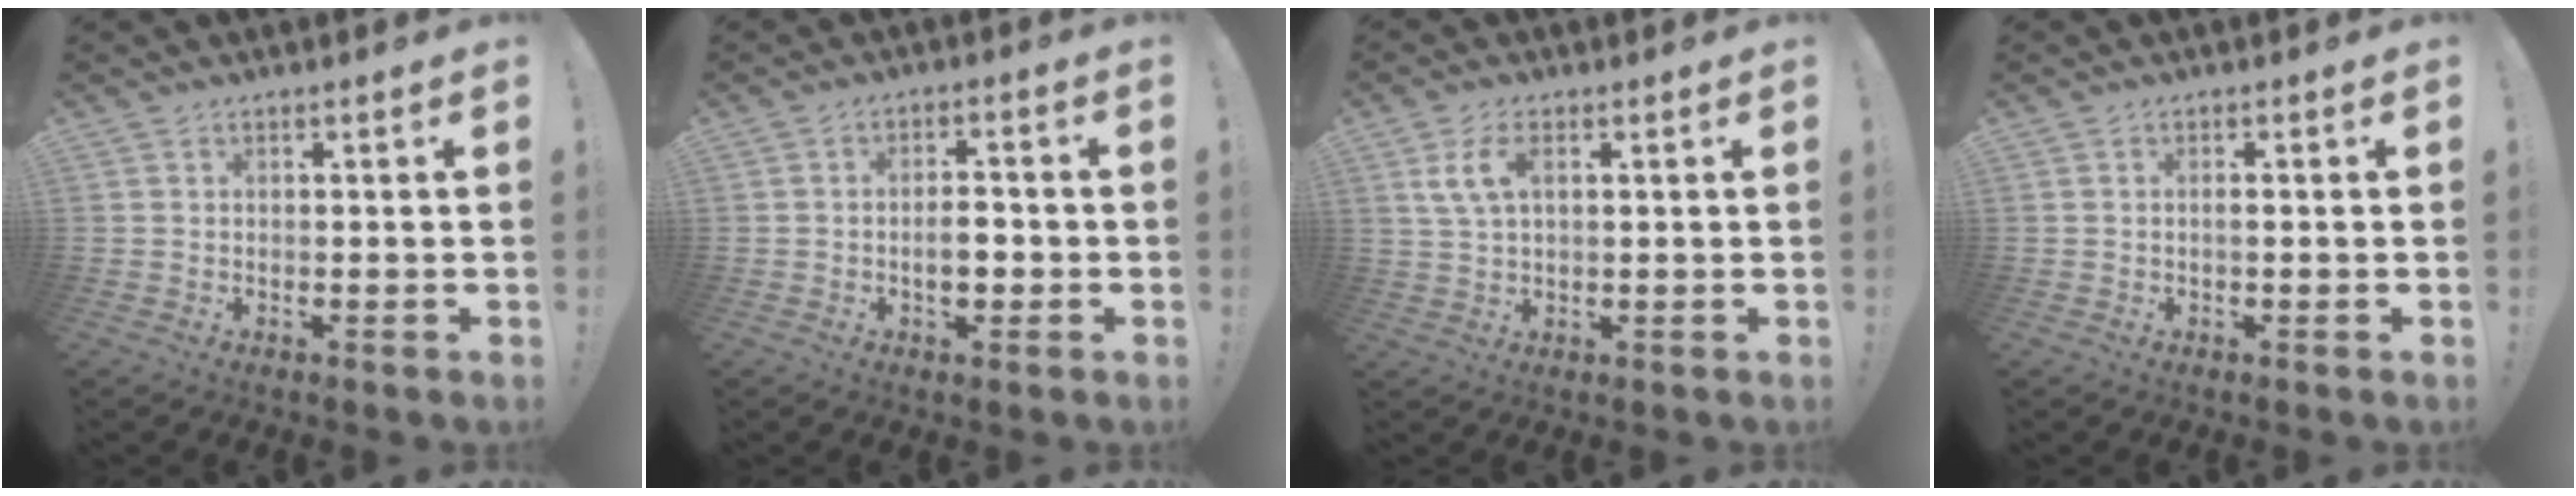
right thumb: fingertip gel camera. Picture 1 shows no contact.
{"total": 5.4, "force": [-1.5, 2.9, 4.3], "torque": [-0.055, 0.006, -0.029]}
{"total": 6.9, "force": [2.1, 3.5, 5.5], "torque": [-0.119, 0.004, 0.037]}
{"total": 1.1, "force": [-0.4, 0.1, 1.0], "torque": [-0.024, 0.005, -0.007]}